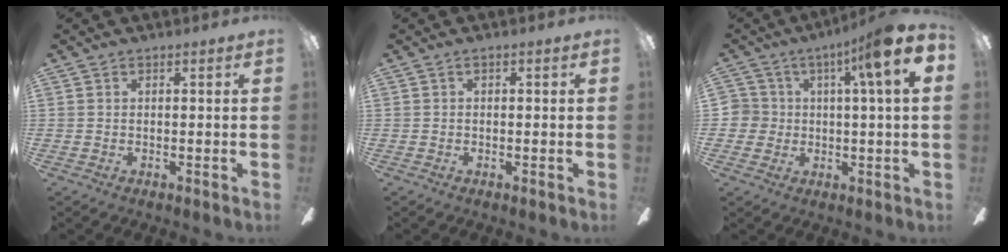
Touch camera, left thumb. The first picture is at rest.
{"total": 0.6, "force": [-0.2, 0.5, 0.3], "torque": [-0.005, 0.003, -0.004]}
{"total": 9.5, "force": [3.7, 4.2, 7.7], "torque": [-0.121, -0.007, 0.059]}